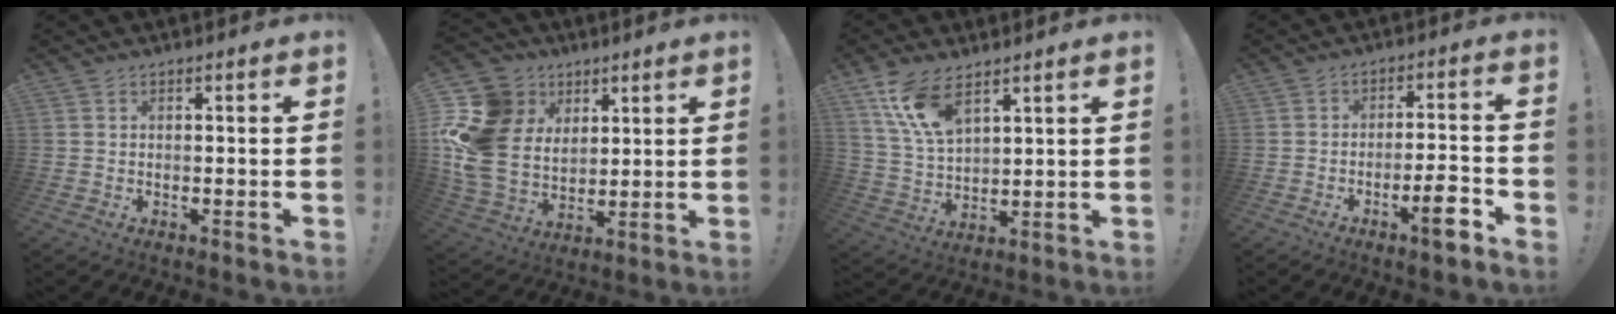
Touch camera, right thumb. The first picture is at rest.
{"total": 19.5, "force": [5.1, 15.7, 10.4], "torque": [-0.207, -0.026, 0.109]}
{"total": 12.3, "force": [7.8, 5.5, 7.8], "torque": [-0.150, -0.034, 0.146]}
{"total": 7.7, "force": [-4.7, 1.5, 5.9], "torque": [-0.076, 0.021, -0.081]}